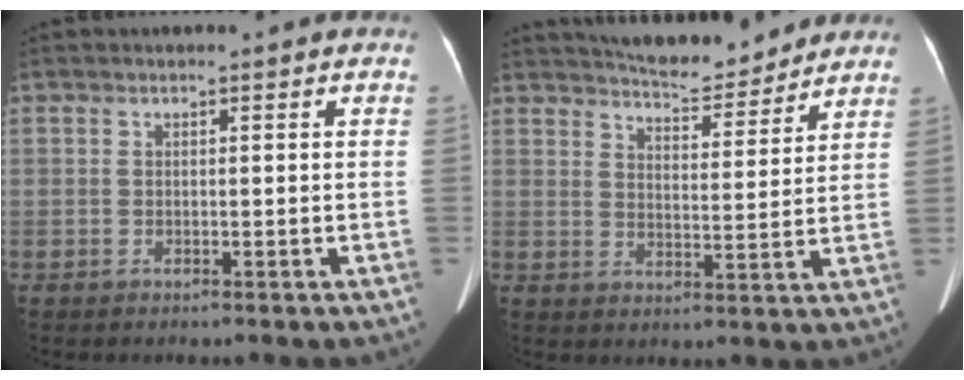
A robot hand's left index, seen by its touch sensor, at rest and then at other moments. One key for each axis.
{"total": 11.1, "fx": 10.5, "fy": 1.8, "fz": 3.3, "tx": -0.051, "ty": 0.002, "tz": 0.151}